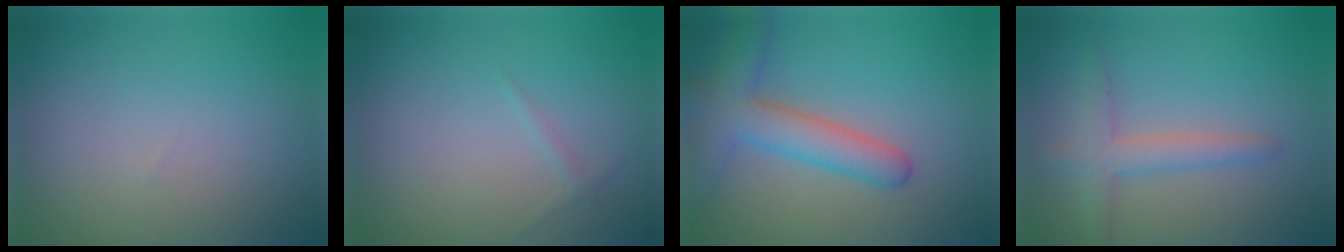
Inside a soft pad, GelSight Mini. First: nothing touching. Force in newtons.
{"total": 0.5, "press": 0.5, "slide": 0.1}
{"total": 5.3, "press": 5.2, "slide": 0.2}
{"total": 2.6, "press": 2.6, "slide": 0.2}